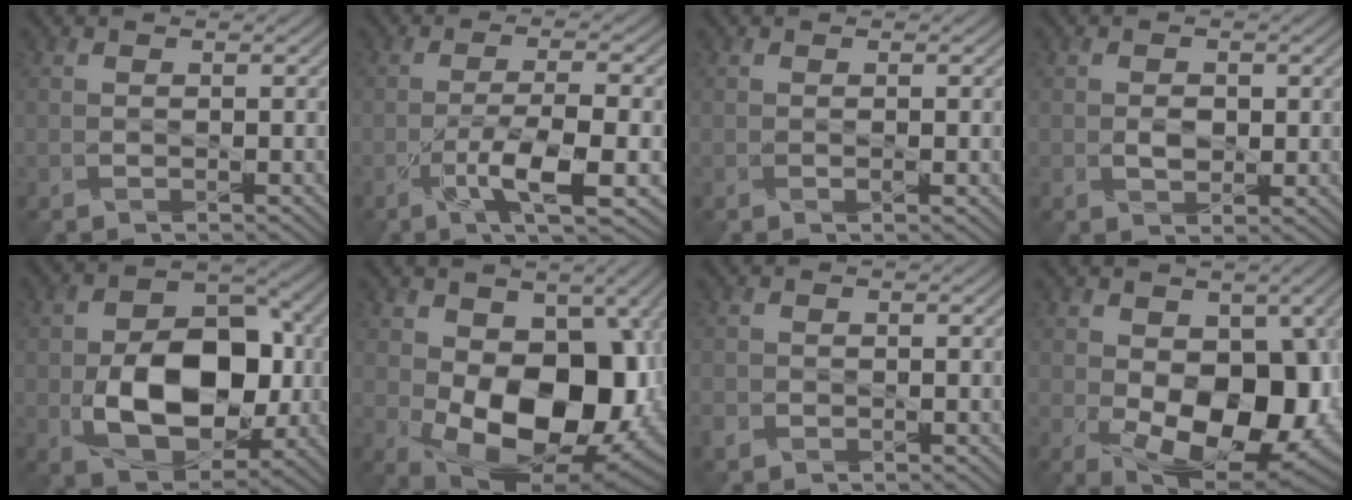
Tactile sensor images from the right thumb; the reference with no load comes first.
{"total": 7.4, "force": [-3.0, 1.2, 6.6], "torque": [-0.122, 0.007, -0.057]}
{"total": 0.5, "force": [-0.1, 0.0, 0.5], "torque": [-0.008, 0.001, -0.002]}
{"total": 2.0, "force": [-0.2, 1.5, 1.3], "torque": [-0.029, -0.004, -0.007]}
{"total": 13.2, "force": [-2.2, 8.7, 9.7], "torque": [-0.155, -0.003, -0.034]}
{"total": 16.5, "force": [-1.6, 10.4, 12.8], "torque": [-0.197, -0.042, -0.022]}
{"total": 1.3, "force": [-0.8, 0.9, 0.3], "torque": [-0.008, -0.005, -0.021]}
{"total": 15.0, "force": [-2.4, 9.0, 11.8], "torque": [-0.189, -0.032, -0.030]}